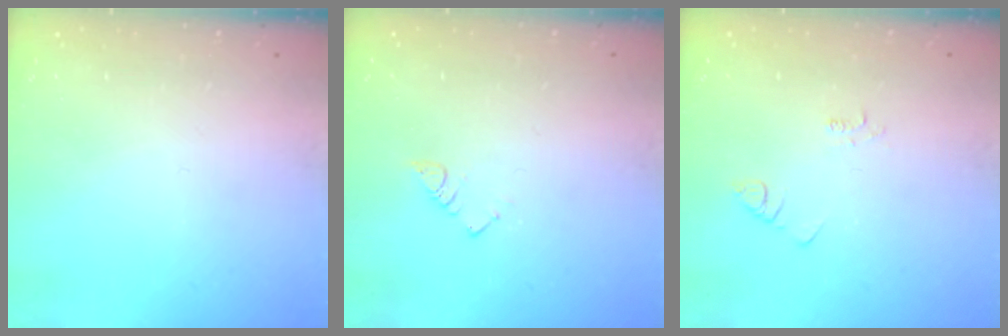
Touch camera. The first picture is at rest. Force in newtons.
{"total": 3.4, "press": 3.4, "slide": 0.5}
{"total": 2.1, "press": 2.1, "slide": 0.4}